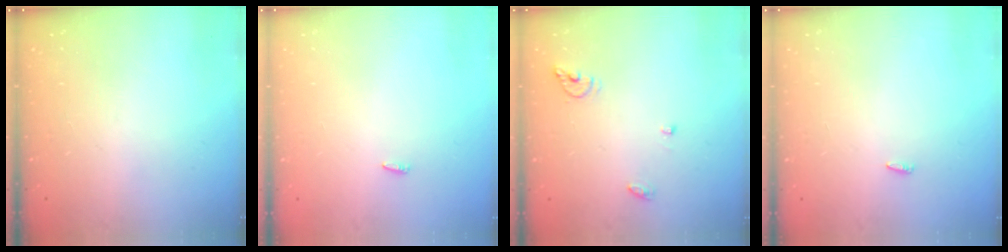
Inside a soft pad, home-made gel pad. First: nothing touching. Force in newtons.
{"total": 2.1, "press": 1.9, "slide": 0.7}
{"total": 5.7, "press": 5.7, "slide": 0.5}
{"total": 2.1, "press": 1.9, "slide": 0.7}